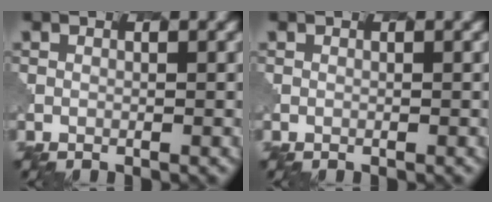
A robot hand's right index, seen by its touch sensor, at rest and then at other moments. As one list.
[{"total": 0.0}]